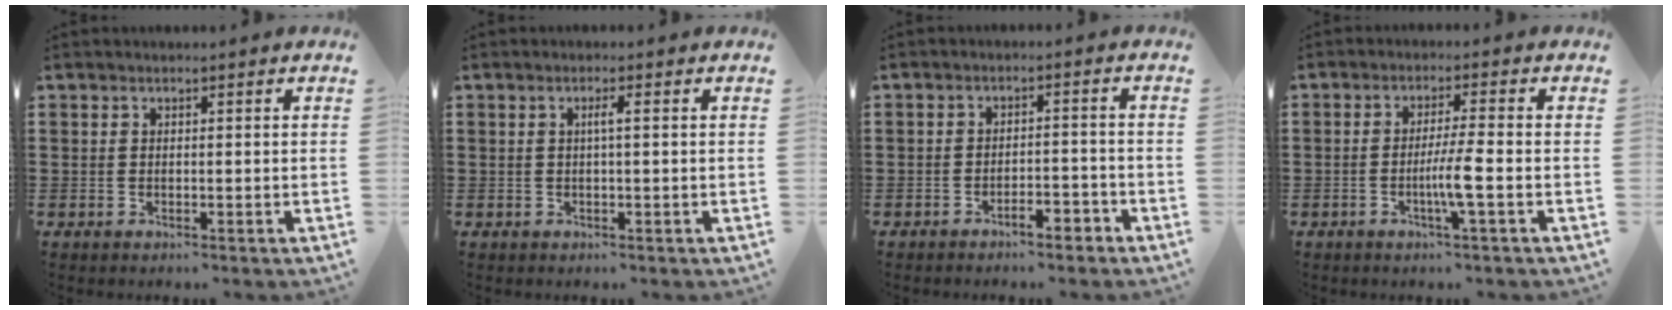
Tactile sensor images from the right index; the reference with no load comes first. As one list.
[{"total": 1.5, "force": [0.0, -0.1, 1.5], "torque": [-0.029, 0.000, -0.003]}, {"total": 3.2, "force": [-2.8, 0.7, 1.3], "torque": [-0.023, 0.008, -0.056]}, {"total": 4.8, "force": [-1.3, -0.4, 4.6], "torque": [-0.087, -0.011, -0.029]}]